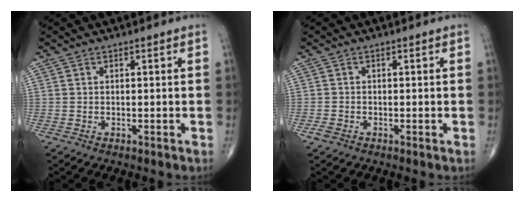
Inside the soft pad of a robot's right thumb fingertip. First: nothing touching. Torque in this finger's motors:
{"motor_torque": [0.57, 0.23, -0.02, -0.26, 0.00]}